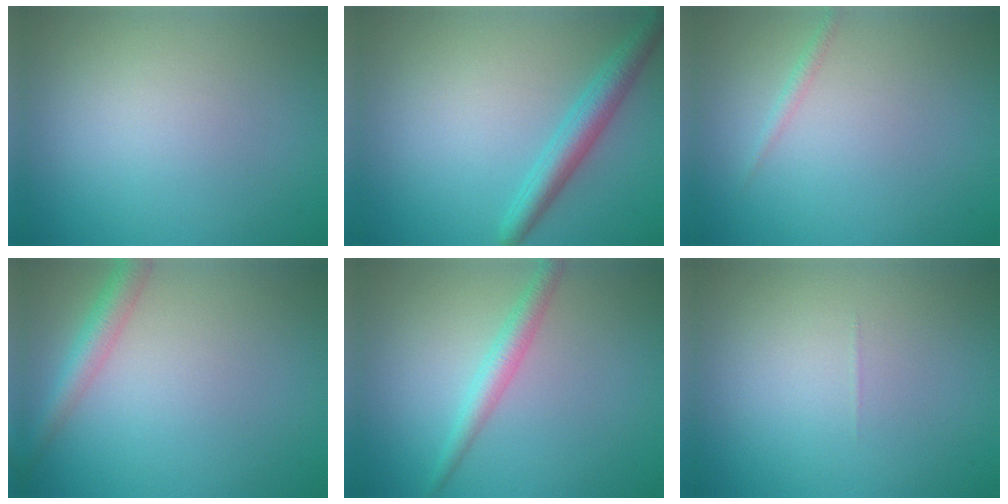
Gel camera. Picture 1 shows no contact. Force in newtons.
{"total": 3.4, "press": 3.4, "slide": 0.1}
{"total": 0.8, "press": 0.8, "slide": 0.1}
{"total": 2.8, "press": 2.8, "slide": 0.1}
{"total": 2.2, "press": 2.2, "slide": 0.0}
{"total": 0.0}